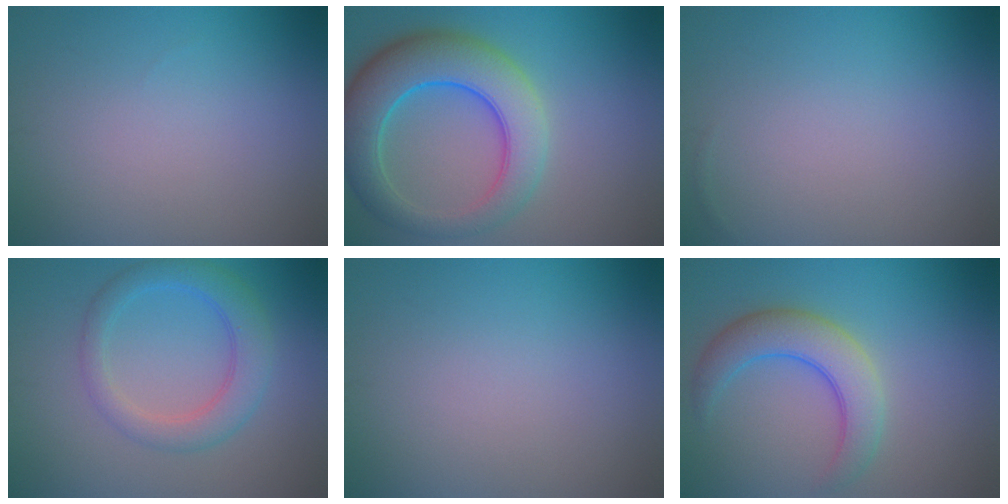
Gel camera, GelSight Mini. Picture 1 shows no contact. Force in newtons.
{"total": 8.4, "press": 8.4, "slide": 0.2}
{"total": 0.0}
{"total": 4.1, "press": 4.1, "slide": 0.1}
{"total": 0.0}
{"total": 5.0, "press": 5.0, "slide": 0.3}